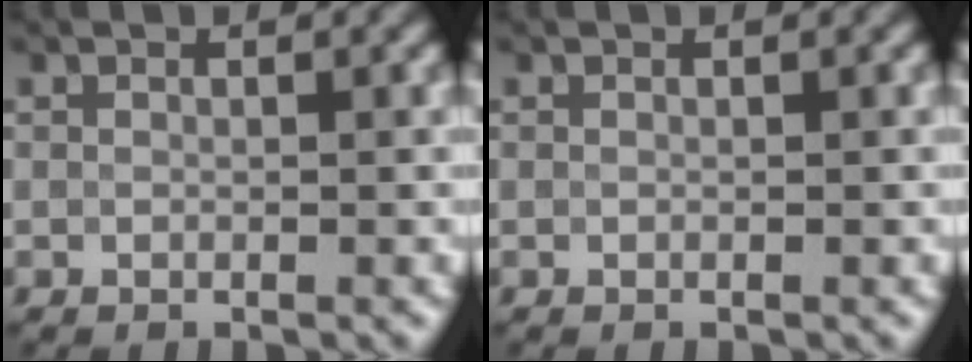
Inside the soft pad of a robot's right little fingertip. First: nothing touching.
{"total": 0.0}